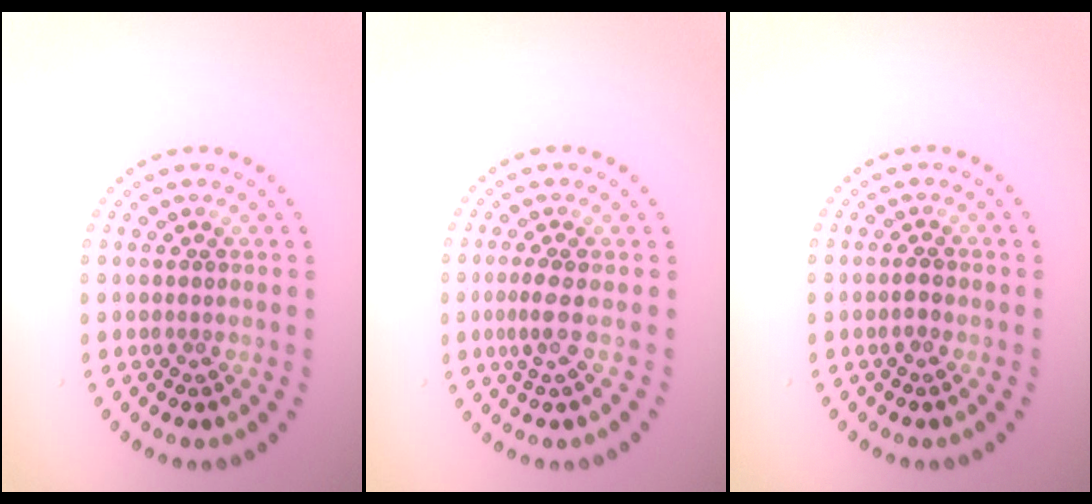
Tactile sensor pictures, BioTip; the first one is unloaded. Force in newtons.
{"total": 1.4, "press": 1.2, "slide": 0.9}
{"total": 1.0, "press": 1.0, "slide": 0.0}